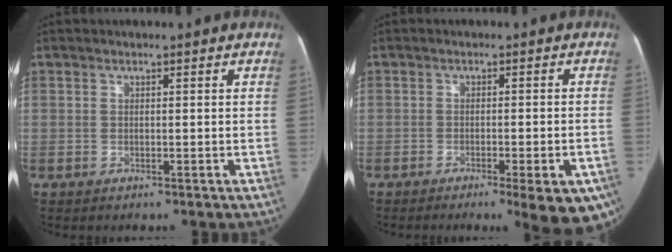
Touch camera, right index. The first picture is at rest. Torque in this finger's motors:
{"motor_torque": [1.43, -0.71, 0.21, 0.07]}